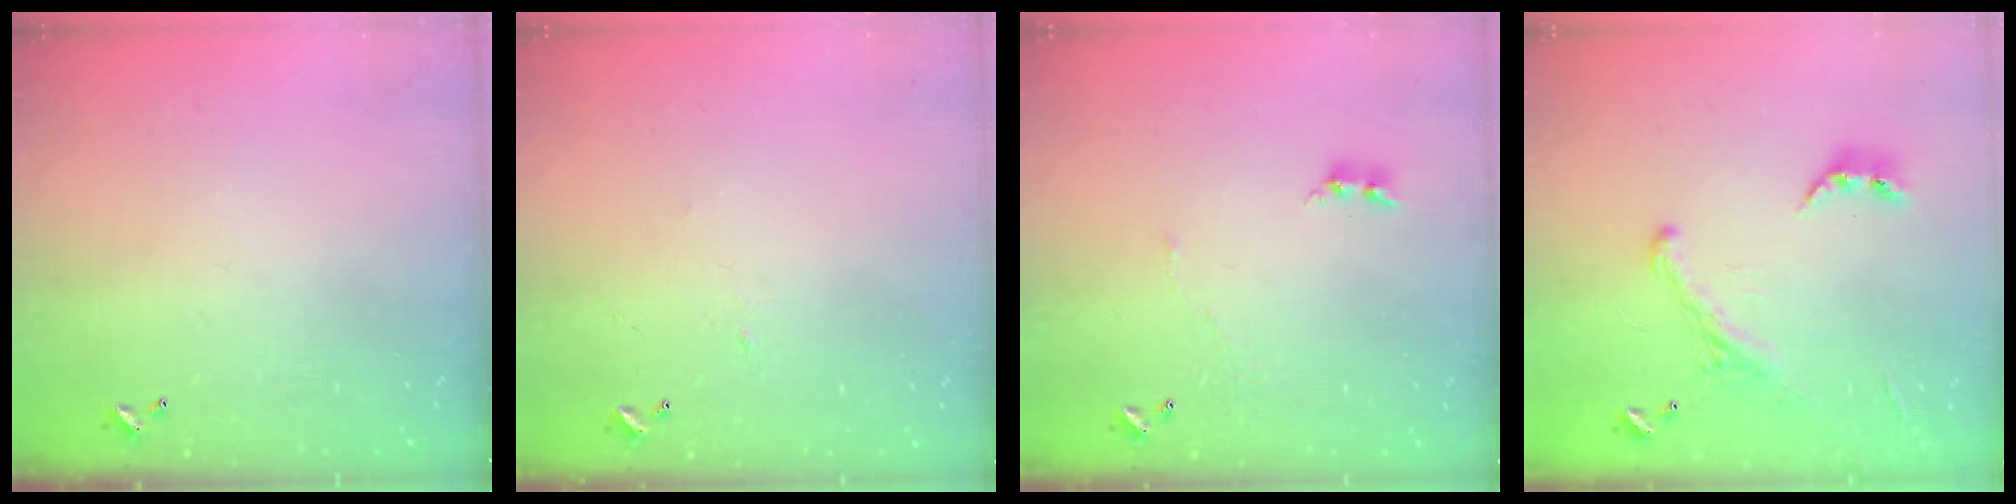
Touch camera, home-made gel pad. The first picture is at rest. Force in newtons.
{"total": 2.9, "press": 2.9, "slide": 0.4}
{"total": 4.7, "press": 4.7, "slide": 0.3}
{"total": 2.9, "press": 2.6, "slide": 1.2}